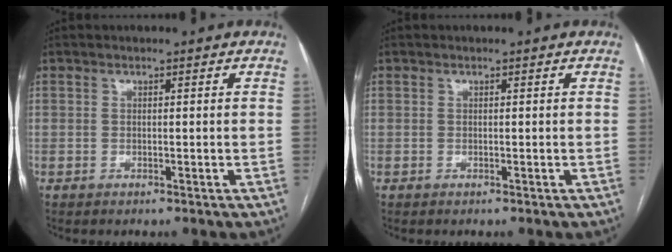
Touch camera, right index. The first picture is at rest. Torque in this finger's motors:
{"motor_torque": [0.00, 0.00, 0.00, 0.00]}